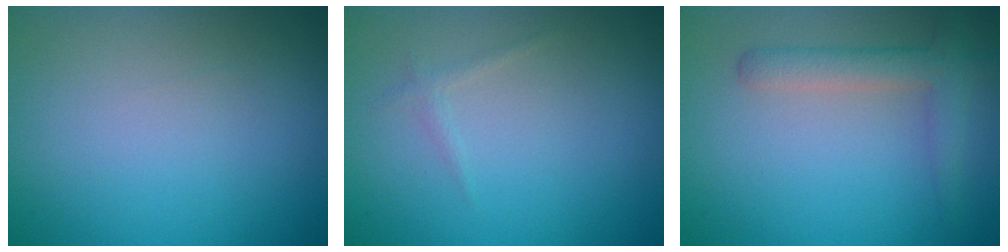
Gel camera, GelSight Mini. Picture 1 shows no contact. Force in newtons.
{"total": 0.6, "press": 0.6, "slide": 0.1}
{"total": 2.9, "press": 2.9, "slide": 0.2}